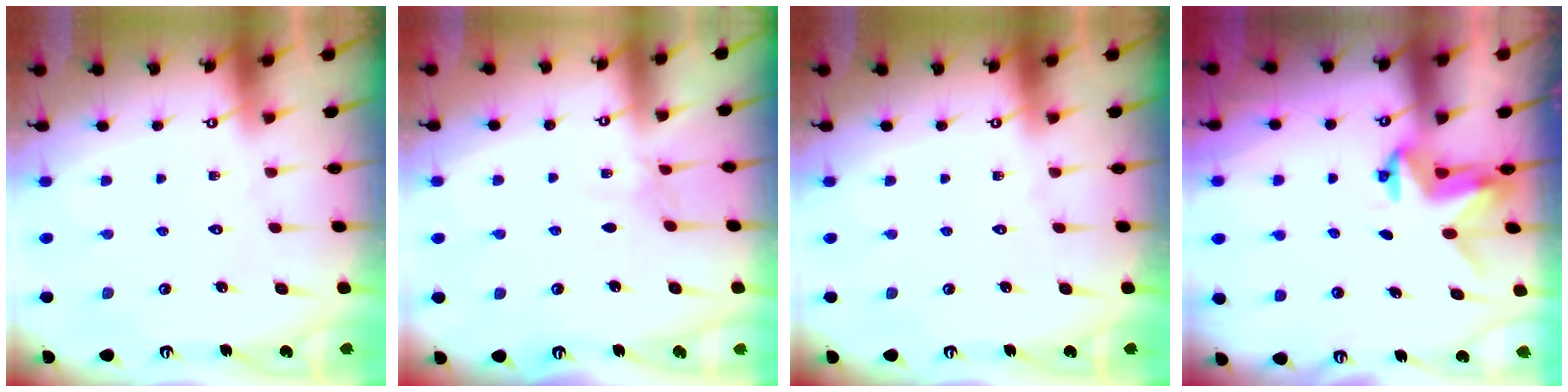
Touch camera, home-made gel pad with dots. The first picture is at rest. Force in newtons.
{"total": 2.7, "press": 2.6, "slide": 0.5}
{"total": 0.0}
{"total": 3.4, "press": 3.3, "slide": 0.3}